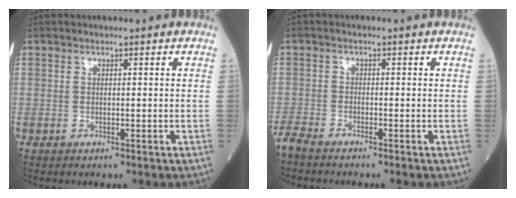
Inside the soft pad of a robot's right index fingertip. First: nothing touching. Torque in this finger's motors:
{"motor_torque": [0.04, -0.02, -0.02, 0.03]}